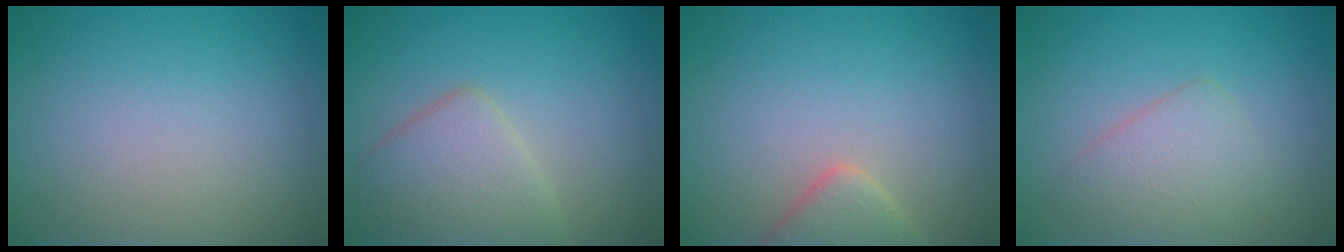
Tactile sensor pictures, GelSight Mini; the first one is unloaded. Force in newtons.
{"total": 4.3, "press": 4.3, "slide": 0.1}
{"total": 2.8, "press": 2.8, "slide": 0.3}
{"total": 2.9, "press": 2.9, "slide": 0.0}